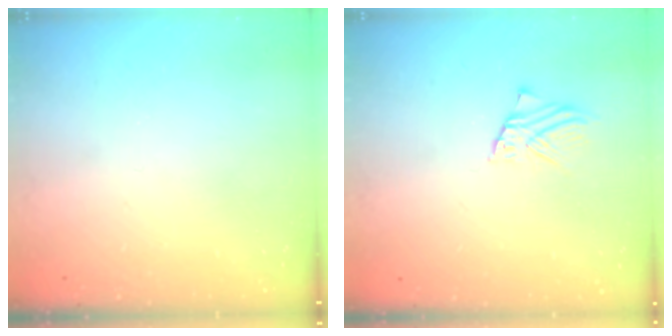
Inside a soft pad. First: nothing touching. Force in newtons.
{"total": 2.1, "press": 2.1, "slide": 0.0}